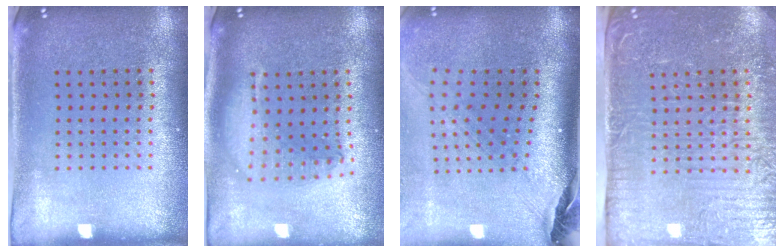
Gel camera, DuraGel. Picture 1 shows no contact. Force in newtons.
{"total": 1.8, "press": 1.5, "slide": 1.0}
{"total": 2.5, "press": 1.7, "slide": 1.8}
{"total": 5.1, "press": 4.4, "slide": 2.6}